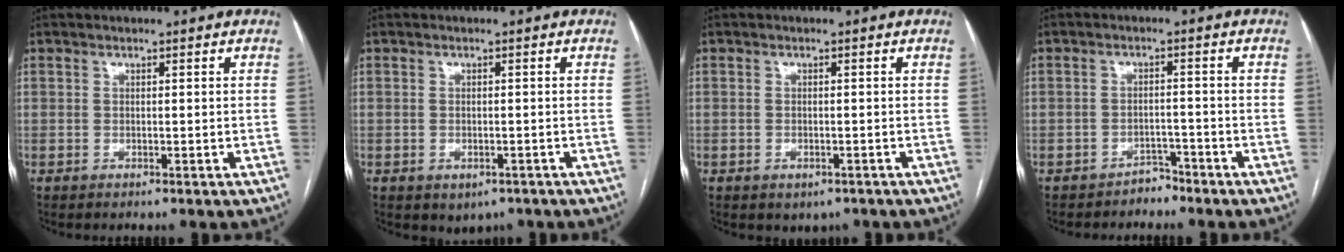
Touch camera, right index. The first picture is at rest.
{"total": 3.1, "force": [-1.8, 2.1, 1.5], "torque": [-0.015, 0.000, -0.014]}
{"total": 2.5, "force": [-1.5, 1.5, 1.1], "torque": [-0.012, 0.000, -0.011]}
{"total": 2.5, "force": [-2.3, 1.0, -0.1], "torque": [0.003, 0.003, -0.034]}